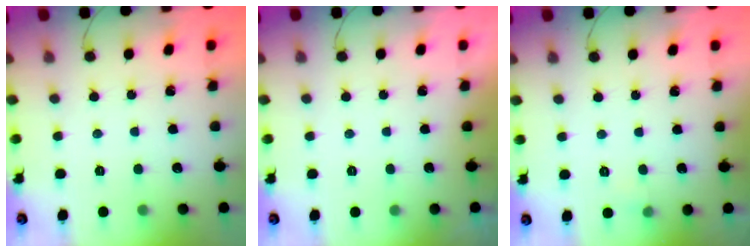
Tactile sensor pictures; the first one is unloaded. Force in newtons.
{"total": 0.0}
{"total": 2.5, "press": 2.3, "slide": 1.1}